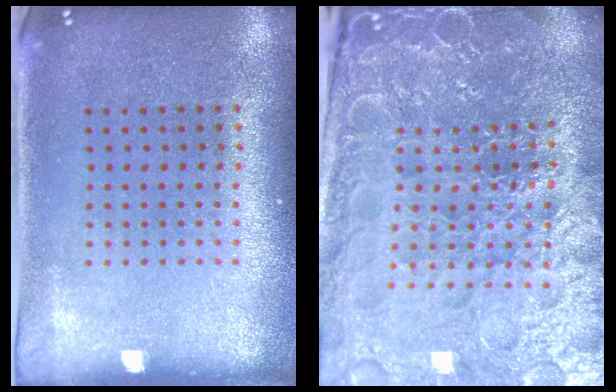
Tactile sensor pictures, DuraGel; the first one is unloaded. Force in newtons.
{"total": 5.2, "press": 4.9, "slide": 1.7}